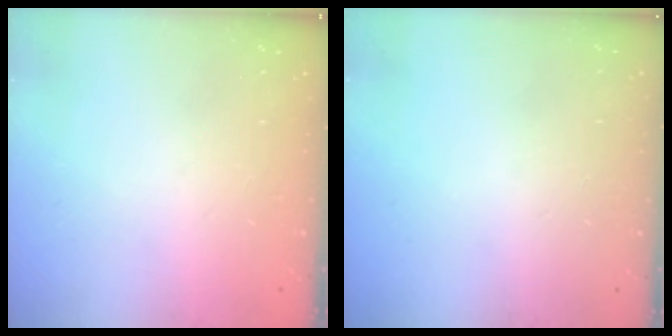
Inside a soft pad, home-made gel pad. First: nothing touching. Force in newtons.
{"total": 0.0}